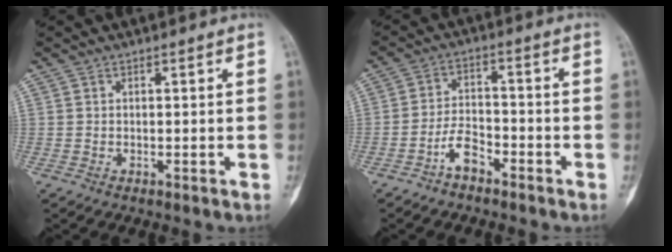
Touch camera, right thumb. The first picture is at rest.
{"total": 5.5, "force": [-3.6, 2.7, 3.1], "torque": [-0.047, 0.033, -0.073]}